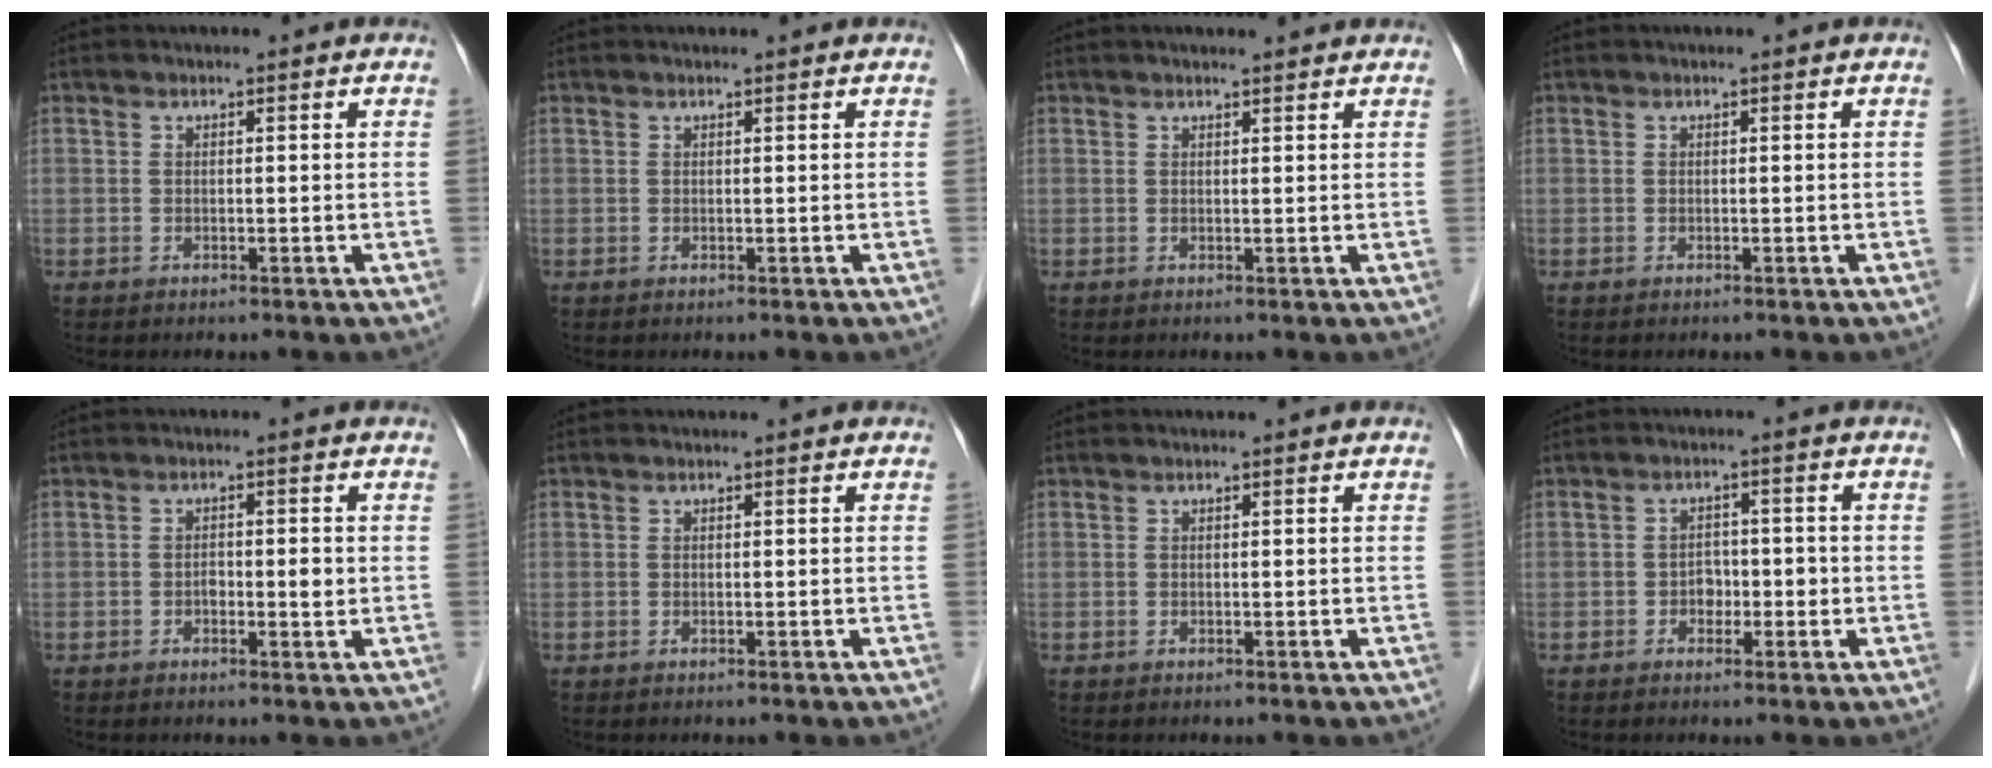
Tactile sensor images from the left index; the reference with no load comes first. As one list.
[{"total": 0.7, "force": [0.7, 0.0, 0.1], "torque": [-0.005, 0.005, 0.010]}, {"total": 3.2, "force": [3.1, 0.2, 0.8], "torque": [-0.014, 0.012, 0.034]}, {"total": 0.0}, {"total": 2.4, "force": [-0.3, 1.0, 2.2], "torque": [-0.035, 0.003, -0.004]}, {"total": 0.0}, {"total": 0.0}, {"total": 2.7, "force": [-0.9, 2.0, 1.6], "torque": [-0.020, 0.010, -0.014]}]